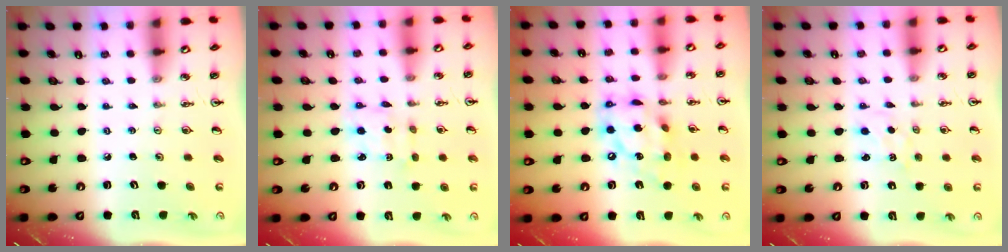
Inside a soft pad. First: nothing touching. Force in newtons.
{"total": 2.1, "press": 2.0, "slide": 0.8}
{"total": 14.7, "press": 14.6, "slide": 1.2}
{"total": 2.3, "press": 2.3, "slide": 0.4}